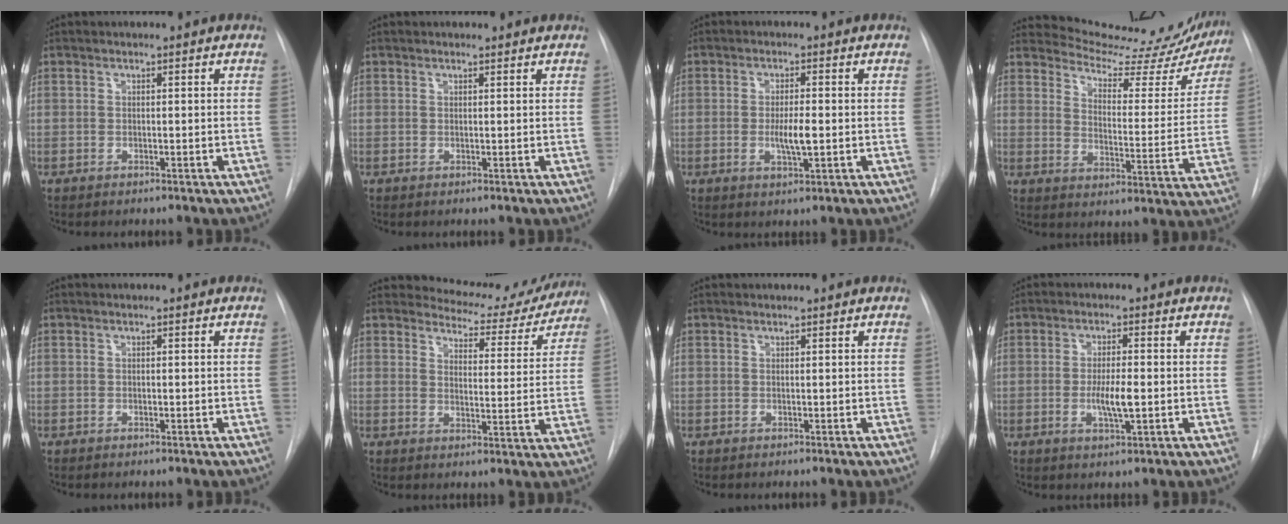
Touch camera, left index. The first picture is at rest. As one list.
[{"total": 0.9, "force": [0.9, 0.2, 0.0], "torque": [-0.011, 0.003, 0.012]}, {"total": 4.0, "force": [-0.5, 0.7, 3.9], "torque": [-0.073, -0.005, -0.006]}, {"total": 20.1, "force": [19.4, 3.6, 3.9], "torque": [-0.044, -0.080, 0.233]}, {"total": 0.0}, {"total": 12.4, "force": [11.8, 3.5, 1.3], "torque": [0.000, -0.026, 0.131]}, {"total": 0.7, "force": [0.7, 0.0, 0.0], "torque": [-0.005, 0.006, 0.013]}, {"total": 4.6, "force": [-0.7, 0.8, 4.5], "torque": [-0.086, -0.006, -0.010]}]